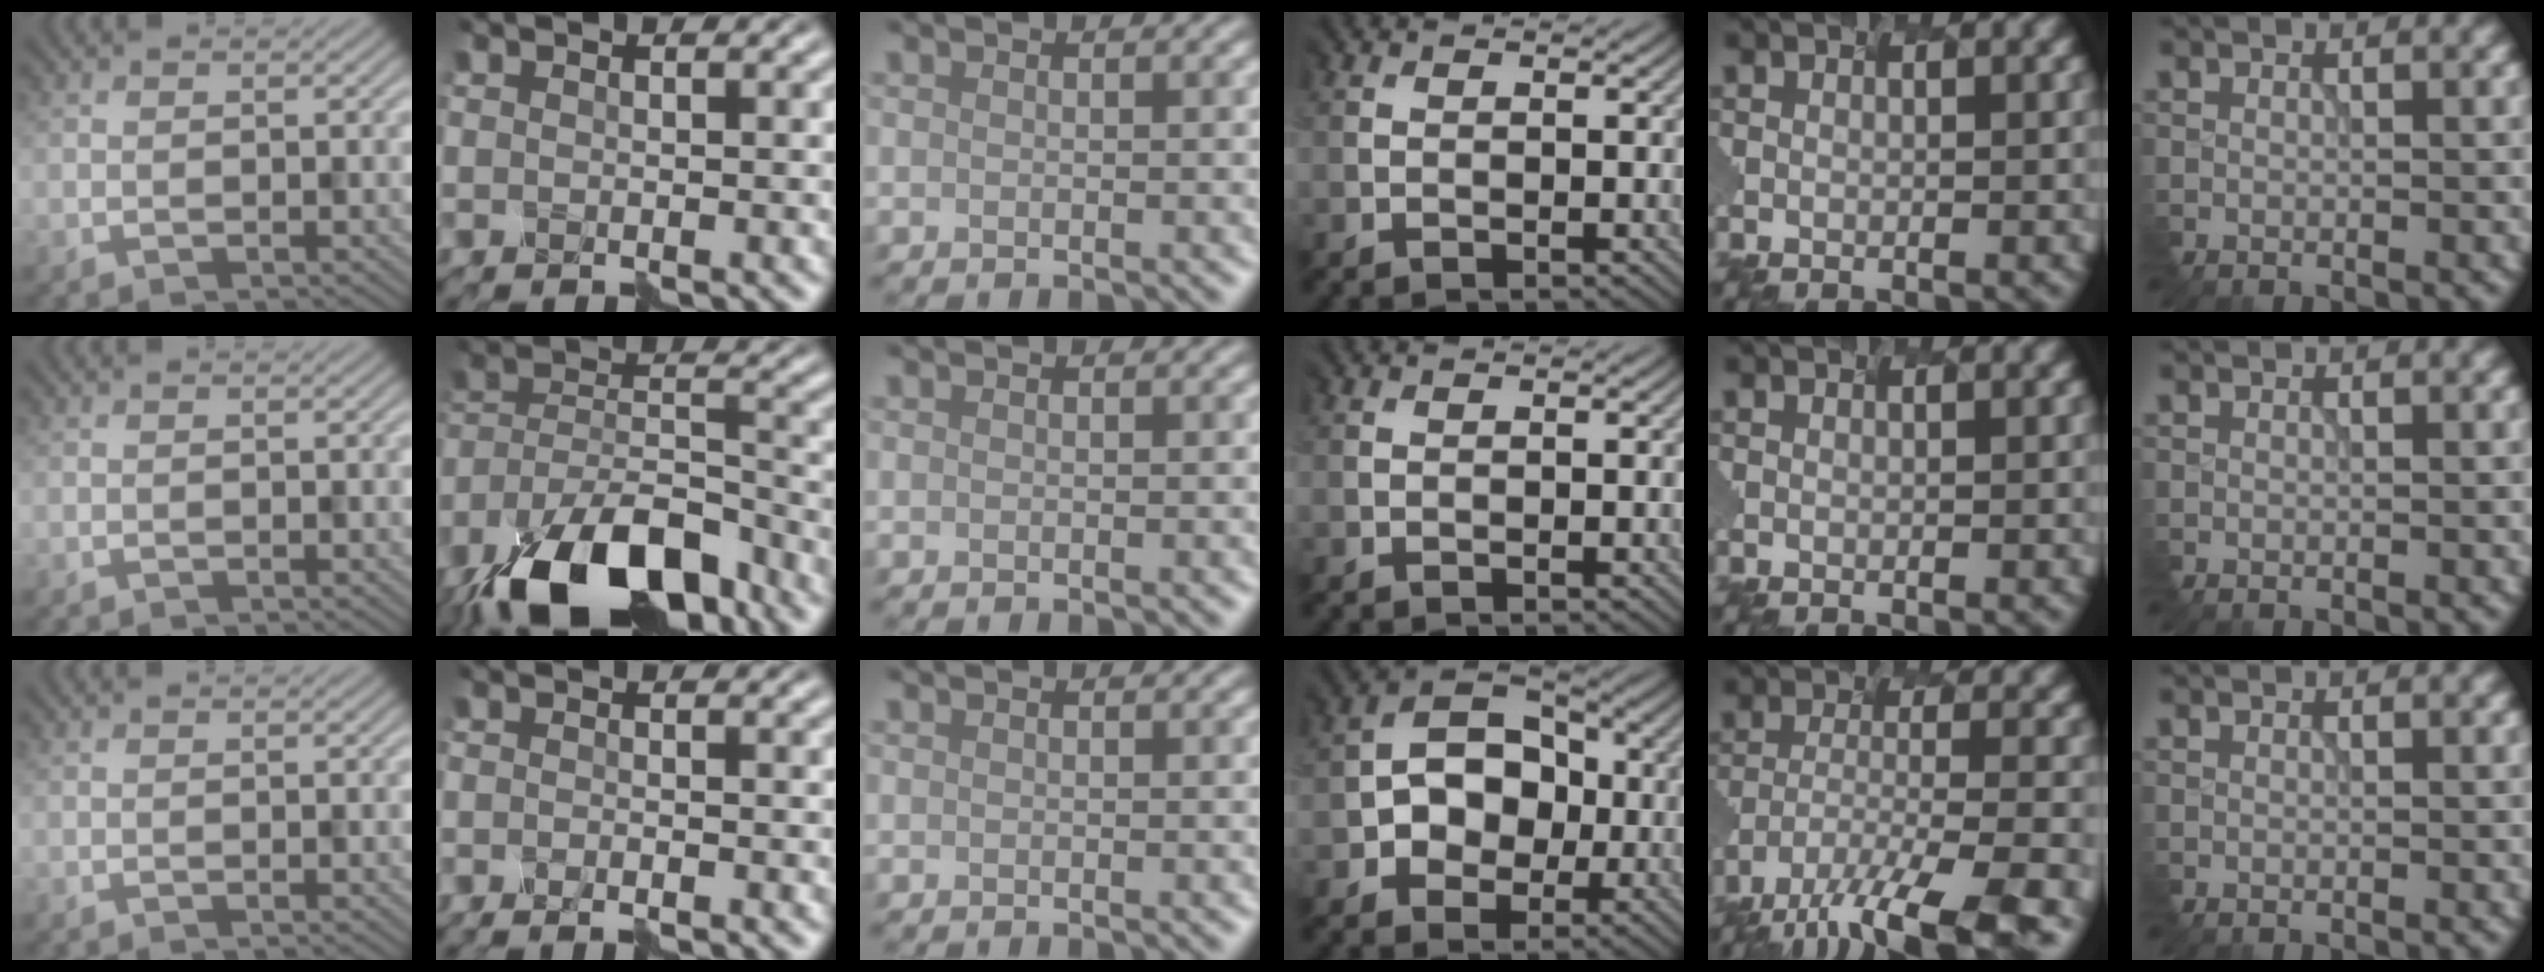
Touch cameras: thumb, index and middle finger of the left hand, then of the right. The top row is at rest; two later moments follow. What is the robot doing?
{"motion": "disassemble", "object": "velcro strap"}